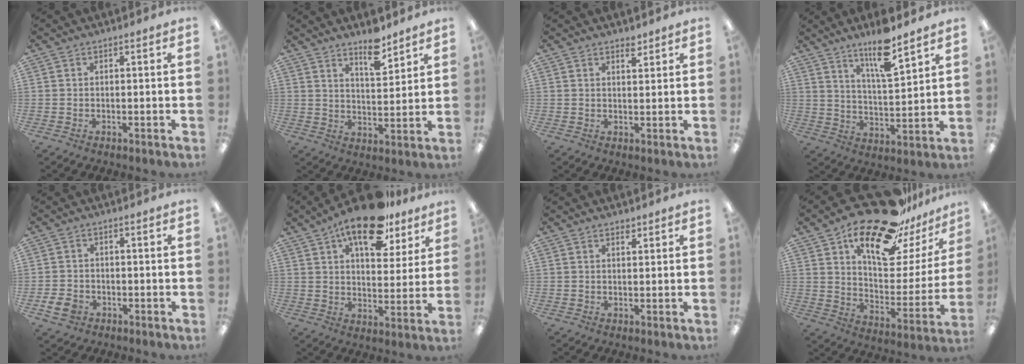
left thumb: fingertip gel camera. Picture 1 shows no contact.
{"total": 8.2, "force": [6.6, 2.5, 4.2], "torque": [-0.050, -0.048, 0.110]}
{"total": 2.5, "force": [2.1, 0.7, 1.0], "torque": [-0.006, -0.010, 0.036]}
{"total": 12.1, "force": [9.0, 2.7, 7.6], "torque": [-0.120, -0.054, 0.151]}
{"total": 4.0, "force": [-1.9, 2.9, 1.9], "torque": [-0.042, 0.005, -0.035]}
{"total": 17.0, "force": [11.5, 7.2, 10.3], "torque": [-0.156, -0.055, 0.192]}
{"total": 1.7, "force": [1.4, 0.5, 0.8], "torque": [-0.009, -0.004, 0.023]}
{"total": 24.6, "force": [18.1, 9.5, 13.8], "torque": [-0.201, -0.120, 0.301]}